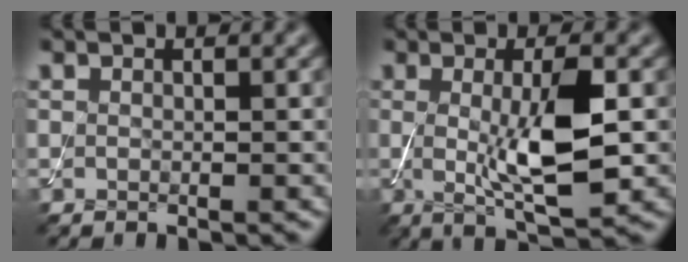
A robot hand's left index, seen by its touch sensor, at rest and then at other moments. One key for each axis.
{"total": 6.5, "fx": -0.1, "fy": 1.6, "fz": 6.3, "tx": -0.114, "ty": -0.011, "tz": 0.003}